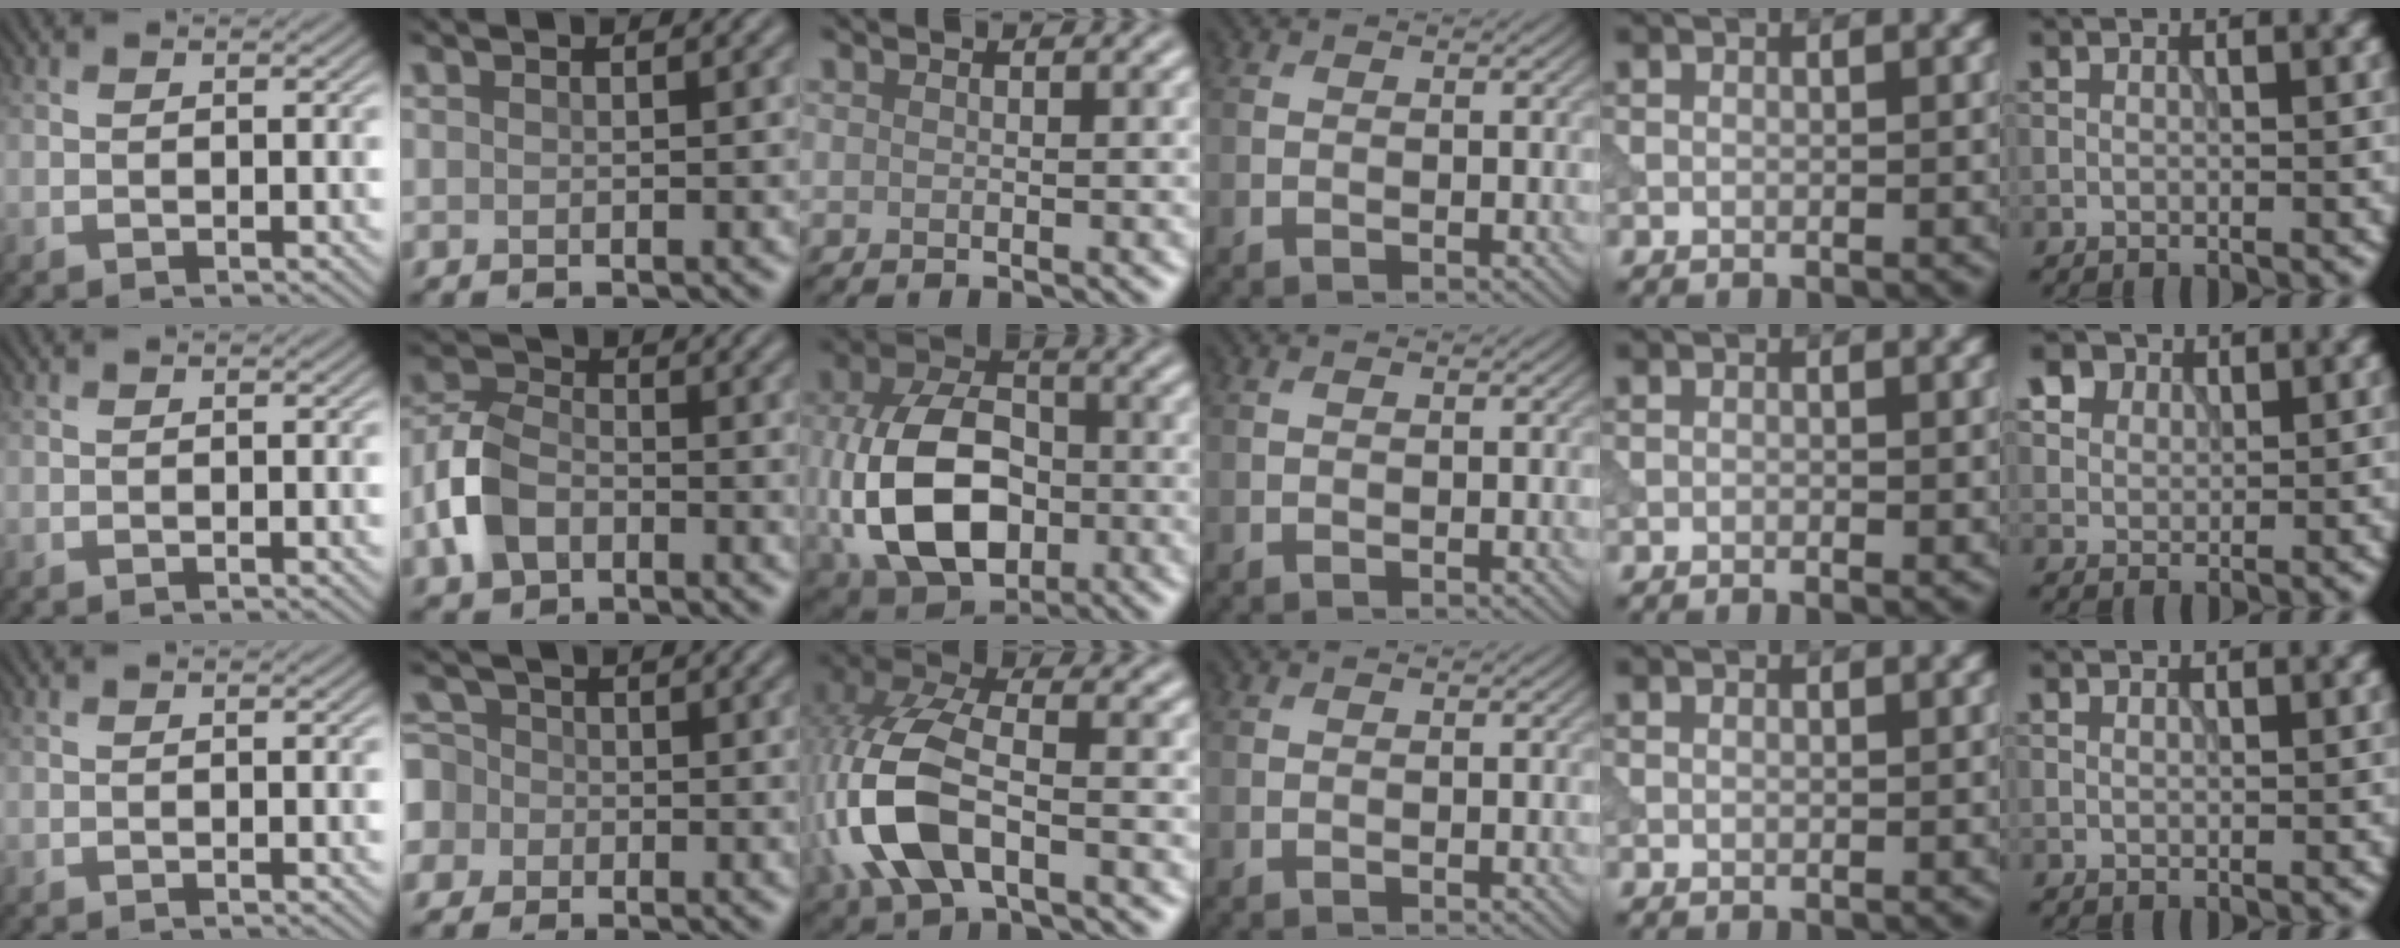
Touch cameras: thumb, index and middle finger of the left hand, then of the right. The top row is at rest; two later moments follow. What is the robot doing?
{"motion": "insert", "object": "power adapter"}